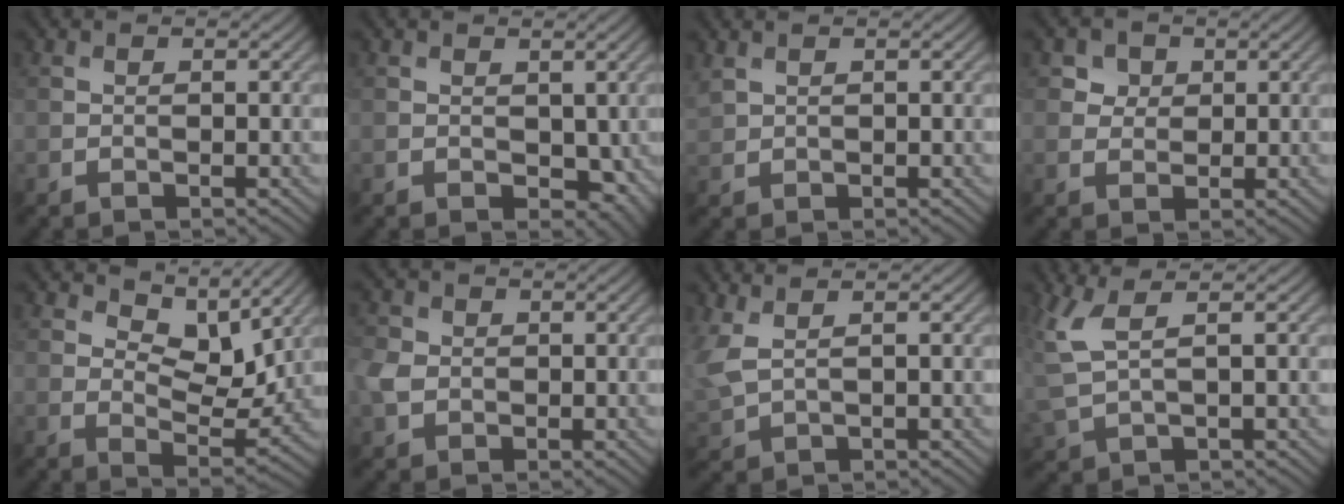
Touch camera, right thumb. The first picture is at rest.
{"total": 3.1, "force": [0.4, 2.2, 2.2], "torque": [-0.031, -0.009, 0.012]}
{"total": 1.7, "force": [1.3, 0.8, 0.7], "torque": [-0.026, 0.005, 0.033]}
{"total": 3.2, "force": [1.5, 2.6, 1.1], "torque": [-0.030, -0.009, 0.033]}
{"total": 7.0, "force": [4.5, 3.5, 4.2], "torque": [-0.070, -0.009, 0.068]}
{"total": 3.5, "force": [-0.3, 3.0, 1.8], "torque": [-0.056, 0.004, -0.010]}
{"total": 4.4, "force": [1.7, 2.0, 3.5], "torque": [-0.113, 0.004, 0.041]}
{"total": 4.4, "force": [1.9, 1.4, 3.7], "torque": [-0.109, 0.007, 0.043]}